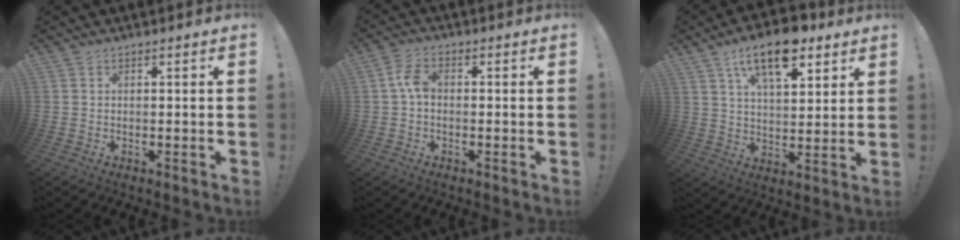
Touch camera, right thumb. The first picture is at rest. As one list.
[{"total": 4.9, "force": [-0.1, 2.8, 4.0], "torque": [-0.085, 0.013, 0.001]}, {"total": 14.8, "force": [8.9, 6.3, 9.9], "torque": [-0.158, -0.037, 0.154]}]